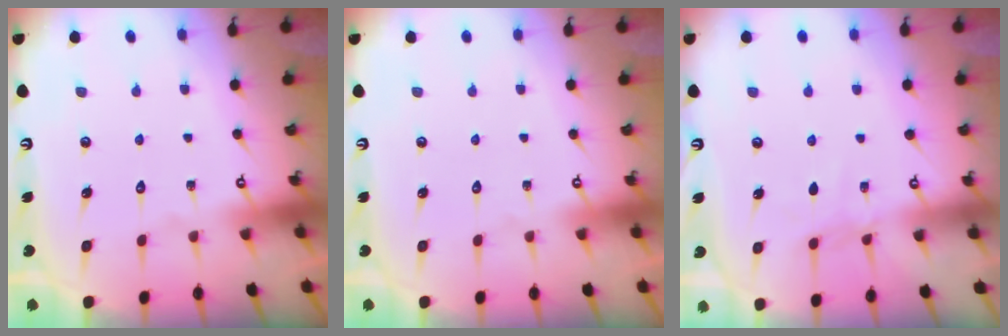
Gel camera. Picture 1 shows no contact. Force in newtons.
{"total": 0.0}
{"total": 4.3, "press": 4.3, "slide": 0.4}